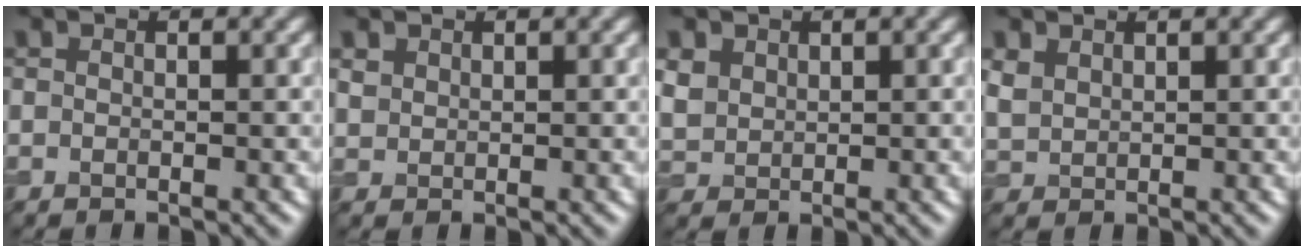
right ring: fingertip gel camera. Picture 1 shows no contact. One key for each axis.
{"total": 1.3, "fx": 0.9, "fy": 0.9, "fz": 0.2, "tx": -0.006, "ty": 0.001, "tz": 0.022}
{"total": 2.5, "fx": 1.1, "fy": 2.0, "fz": 0.9, "tx": -0.030, "ty": -0.003, "tz": 0.025}
{"total": 2.0, "fx": 1.3, "fy": 1.3, "fz": 0.8, "tx": -0.024, "ty": 0.002, "tz": 0.031}